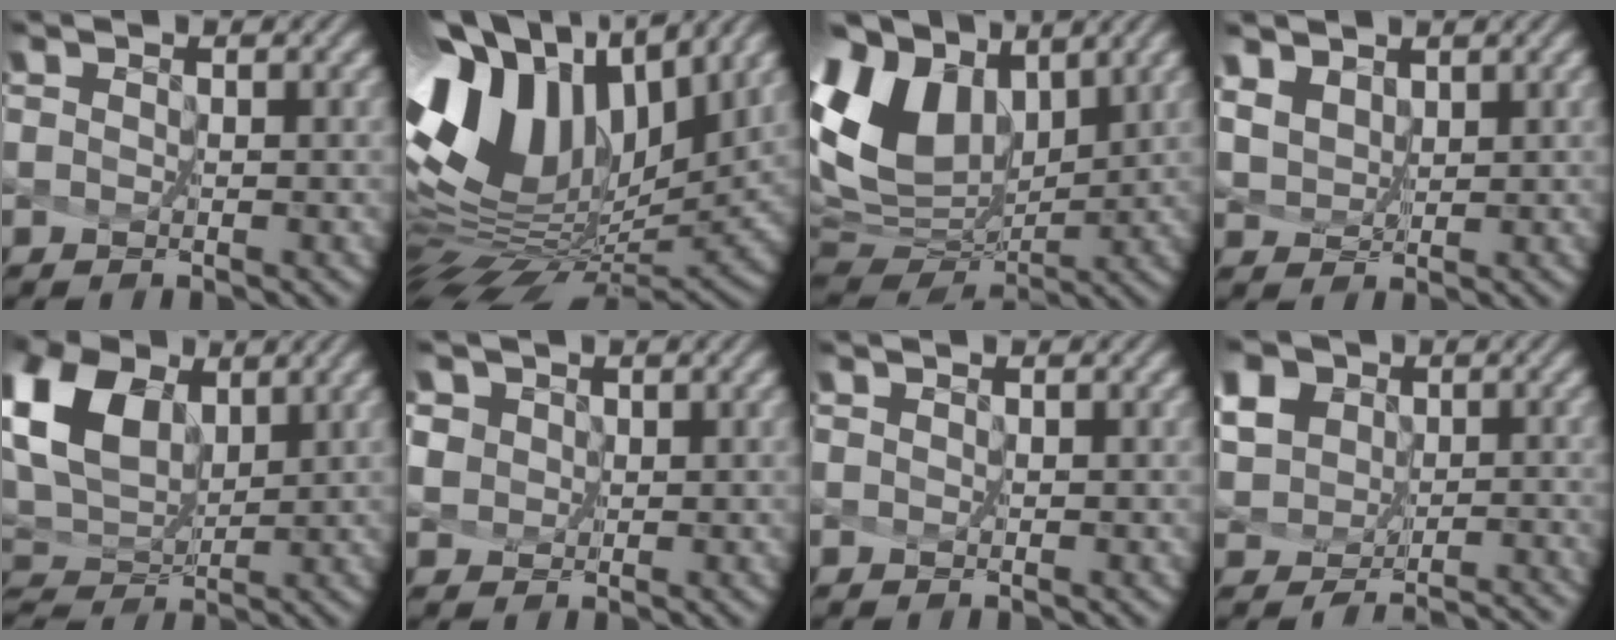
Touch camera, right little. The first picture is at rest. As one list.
[{"total": 14.1, "force": [4.8, 8.2, 10.4], "torque": [-0.214, 0.015, 0.099]}, {"total": 12.8, "force": [4.6, 8.6, 8.3], "torque": [-0.201, 0.015, 0.103]}, {"total": 4.3, "force": [3.4, 2.4, 1.3], "torque": [-0.083, -0.006, 0.079]}, {"total": 6.4, "force": [3.0, 4.0, 4.0], "torque": [-0.105, 0.012, 0.069]}, {"total": 4.7, "force": [2.8, 3.3, 1.6], "torque": [-0.052, 0.005, 0.048]}, {"total": 0.0}, {"total": 10.5, "force": [-0.7, 9.5, 4.4], "torque": [-0.120, -0.006, -0.012]}]